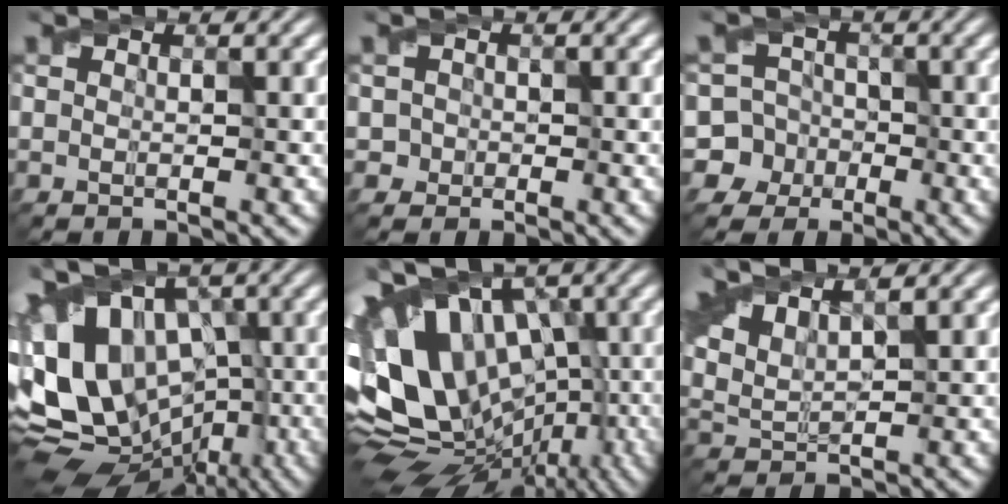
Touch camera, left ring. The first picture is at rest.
{"total": 1.5, "force": [-0.1, 1.5, 0.2], "torque": [0.012, 0.009, -0.002]}
{"total": 8.1, "force": [-2.6, 7.6, 1.0], "torque": [-0.032, 0.008, -0.069]}
{"total": 14.7, "force": [-0.8, 10.7, 10.1], "torque": [-0.181, 0.004, 0.016]}
{"total": 16.1, "force": [0.6, 11.0, 11.8], "torque": [-0.203, 0.011, 0.033]}
{"total": 4.4, "force": [3.5, 1.1, 2.4], "torque": [-0.070, 0.013, 0.078]}